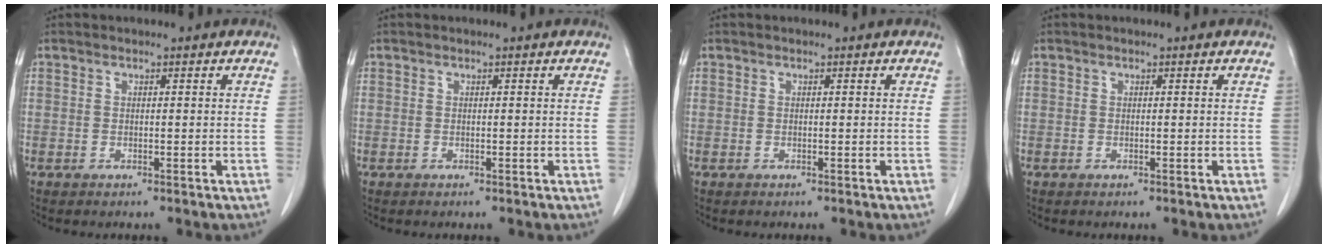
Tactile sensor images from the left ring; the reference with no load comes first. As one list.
[{"total": 0.0}, {"total": 0.0}, {"total": 0.0}]